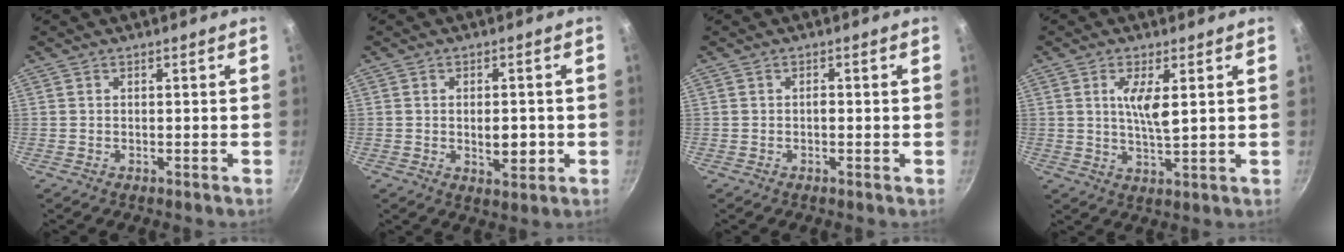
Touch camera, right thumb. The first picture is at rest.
{"total": 5.1, "force": [-0.7, 2.7, 4.3], "torque": [-0.049, -0.005, -0.007]}
{"total": 1.1, "force": [-0.2, 0.6, 0.9], "torque": [-0.013, 0.003, -0.005]}
{"total": 6.1, "force": [1.6, 1.7, 5.6], "torque": [-0.106, -0.010, 0.033]}